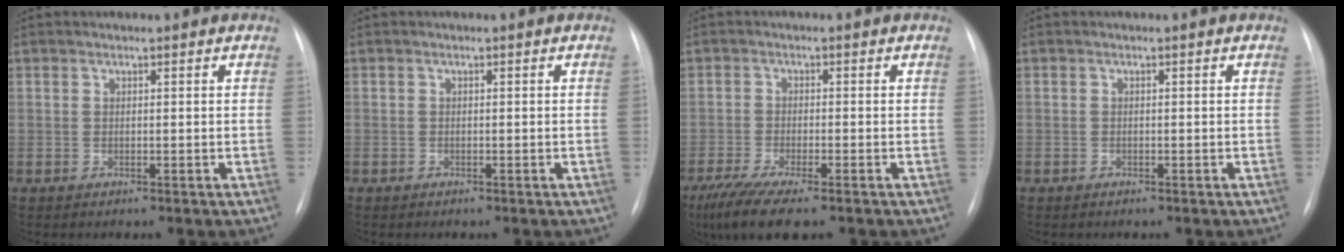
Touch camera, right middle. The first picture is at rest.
{"total": 0.0}
{"total": 9.6, "force": [-7.0, 1.7, 6.3], "torque": [-0.112, -0.024, -0.113]}
{"total": 0.7, "force": [-0.5, 0.4, 0.2], "torque": [-0.009, 0.001, -0.008]}